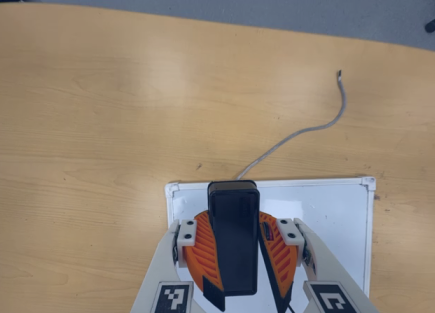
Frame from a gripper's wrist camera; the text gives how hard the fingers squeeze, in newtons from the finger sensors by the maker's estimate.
{"total": 13.7, "left": 12.4, "right": 14.9}